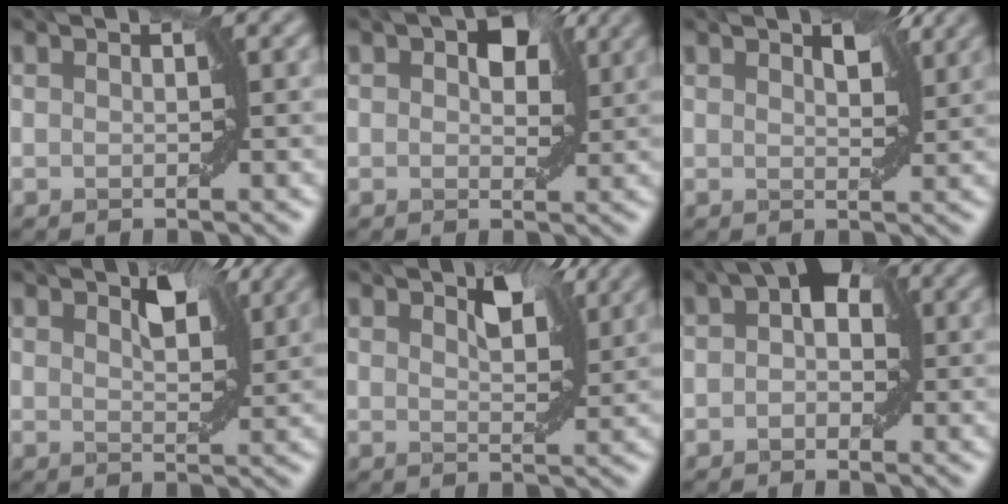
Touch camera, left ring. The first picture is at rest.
{"total": 4.3, "force": [1.8, 2.4, 3.0], "torque": [-0.038, 0.005, 0.022]}
{"total": 2.9, "force": [1.9, 0.9, 1.9], "torque": [-0.031, 0.002, 0.032]}
{"total": 3.9, "force": [2.5, 1.4, 2.6], "torque": [-0.045, 0.003, 0.038]}
{"total": 3.9, "force": [2.6, 1.4, 2.6], "torque": [-0.044, 0.002, 0.039]}
{"total": 3.9, "force": [1.0, 2.5, 2.8], "torque": [-0.027, 0.014, 0.000]}